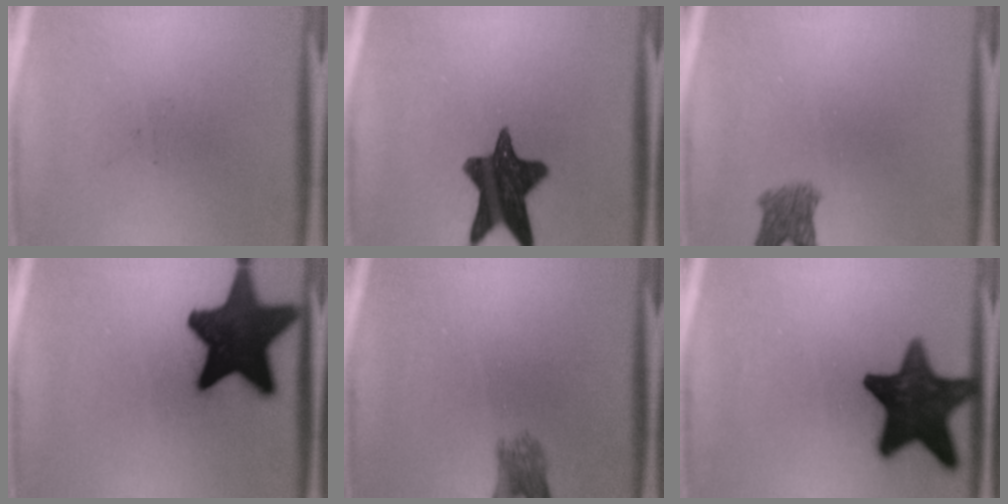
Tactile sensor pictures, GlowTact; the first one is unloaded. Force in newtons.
{"total": 13.7}
{"total": 3.6}
{"total": 18.7}
{"total": 3.2}
{"total": 16.9}